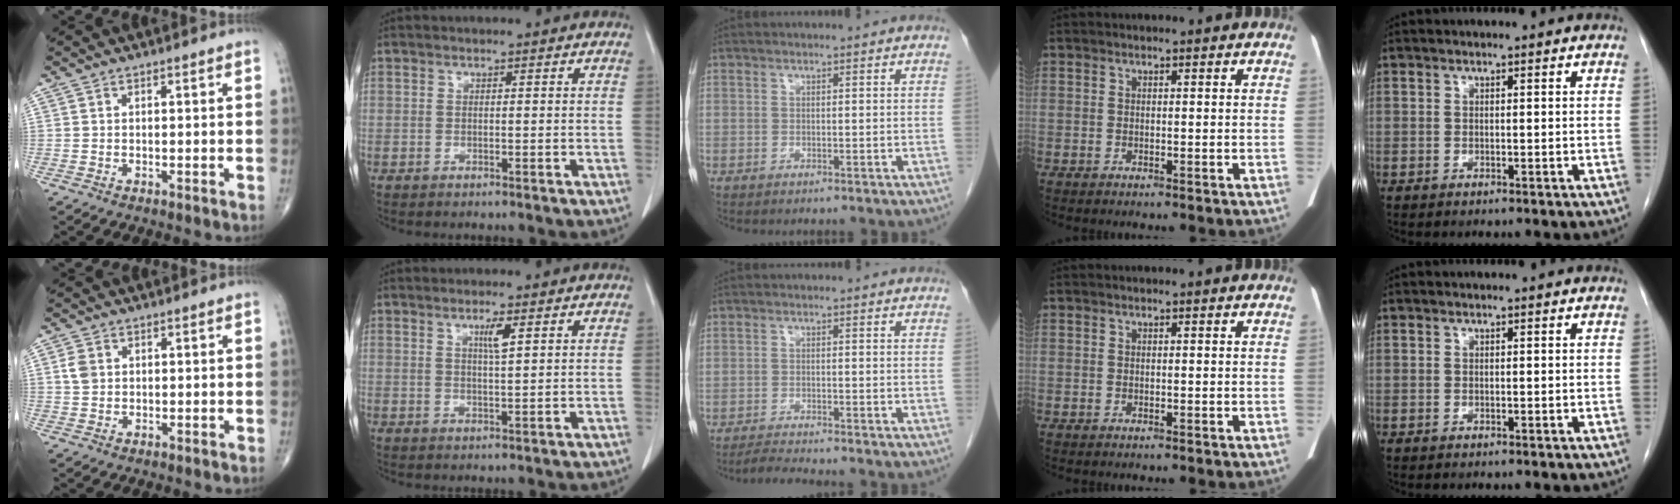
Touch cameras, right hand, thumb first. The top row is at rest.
{"thumb": {"total": 2.6, "force": [0.6, 2.1, 1.5], "torque": [-0.027, 0.003, 0.012]}, "index": {"total": 2.8, "force": [1.4, 0.2, 2.5], "torque": [-0.045, -0.003, 0.024]}, "middle": {"total": 2.8, "force": [-2.6, -0.7, 0.6], "torque": [-0.019, -0.016, -0.049]}}